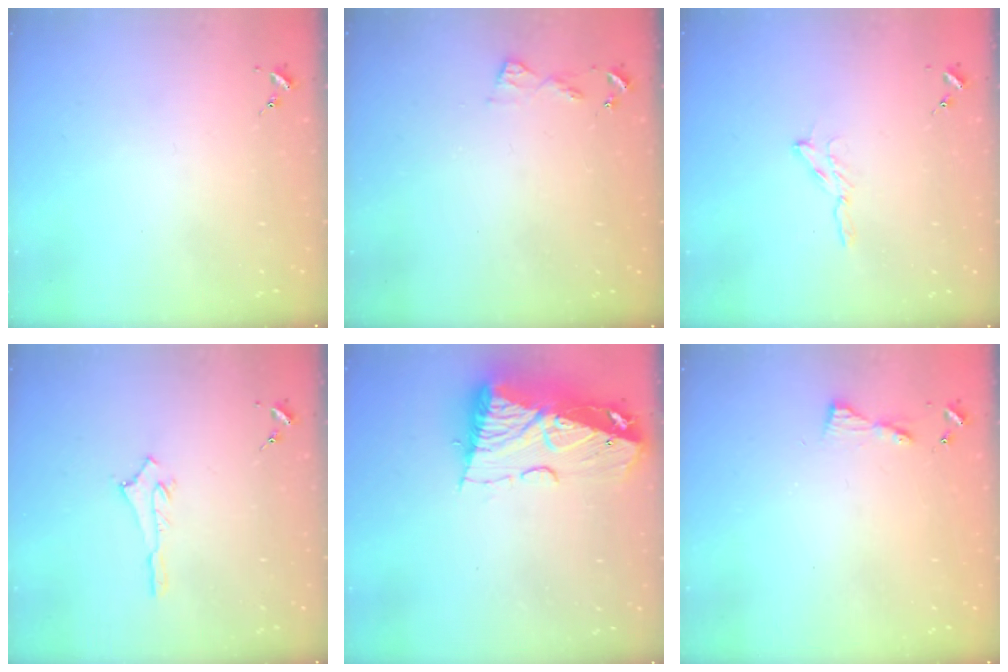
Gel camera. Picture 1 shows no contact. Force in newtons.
{"total": 5.1, "press": 5.0, "slide": 0.4}
{"total": 5.2, "press": 5.2, "slide": 0.5}
{"total": 2.6, "press": 2.6, "slide": 0.3}
{"total": 16.6, "press": 16.5, "slide": 1.8}
{"total": 4.7, "press": 4.7, "slide": 0.5}